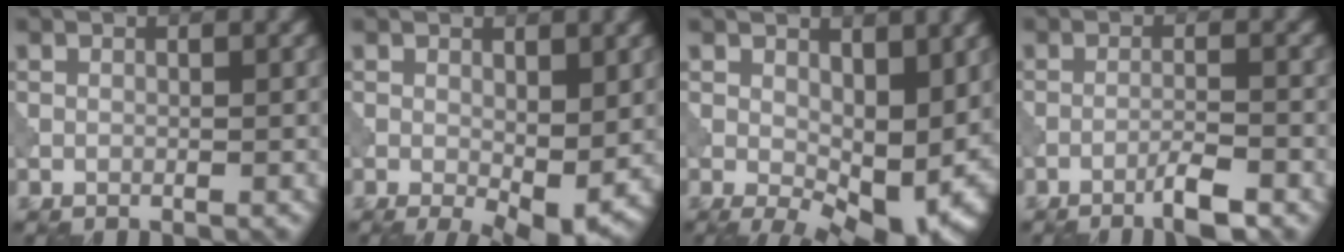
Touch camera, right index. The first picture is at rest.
{"total": 4.6, "force": [-0.4, 2.0, 4.1], "torque": [-0.060, -0.015, -0.001]}
{"total": 9.9, "force": [0.6, 5.4, 8.2], "torque": [-0.117, -0.022, 0.021]}
{"total": 2.7, "force": [-1.7, 0.1, 2.0], "torque": [-0.033, 0.007, -0.039]}